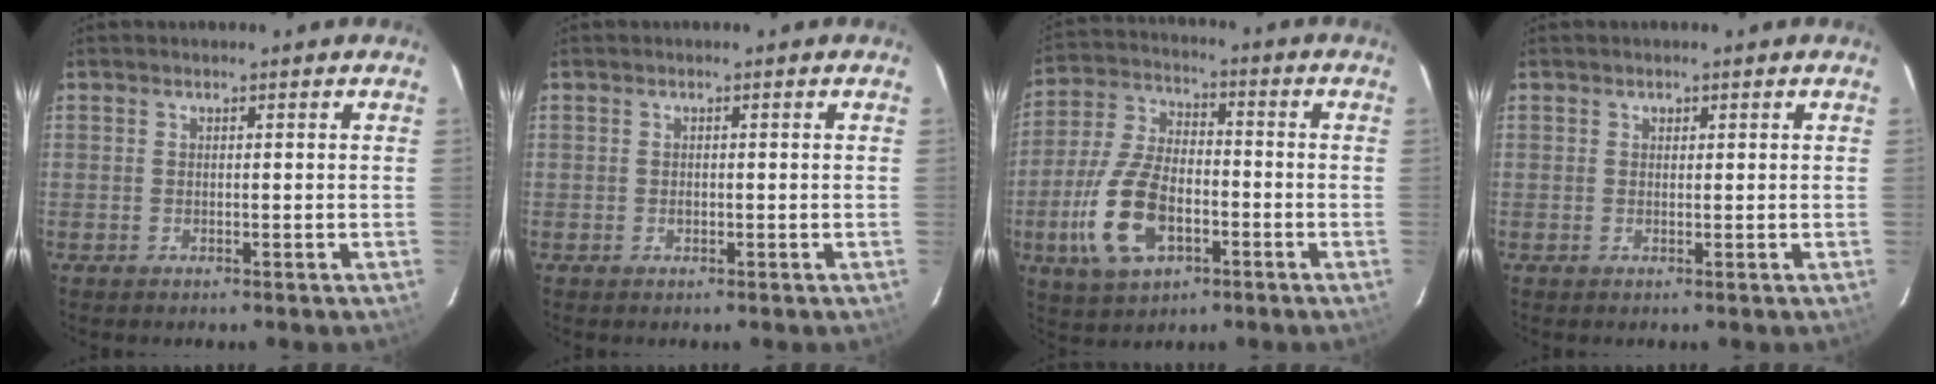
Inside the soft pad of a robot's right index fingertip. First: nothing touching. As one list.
[{"total": 0.6, "force": [-0.1, 0.6, 0.2], "torque": [-0.003, 0.002, -0.001]}, {"total": 13.0, "force": [-4.6, 7.0, 10.0], "torque": [-0.224, 0.003, -0.084]}, {"total": 0.7, "force": [0.3, 0.6, 0.1], "torque": [-0.001, 0.003, 0.004]}]